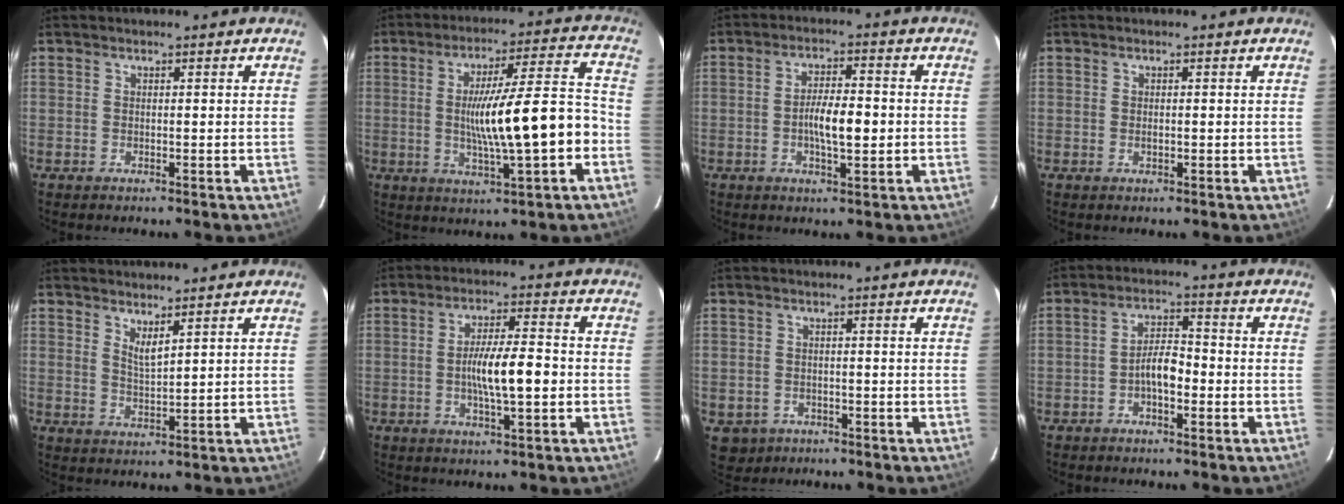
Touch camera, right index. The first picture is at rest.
{"total": 15.1, "force": [-2.9, 1.8, 14.8], "torque": [-0.232, 0.001, -0.034]}
{"total": 7.0, "force": [-1.2, 1.9, 6.6], "torque": [-0.118, 0.002, -0.016]}
{"total": 0.9, "force": [-0.1, 0.6, 0.6], "torque": [-0.010, 0.000, 0.000]}
{"total": 3.2, "force": [2.5, 0.4, 2.1], "torque": [-0.036, -0.006, 0.042]}
{"total": 9.0, "force": [-1.6, 1.6, 8.7], "torque": [-0.153, -0.002, -0.023]}
{"total": 4.8, "force": [-2.2, 4.1, 1.3], "torque": [-0.038, 0.000, -0.024]}
{"total": 4.7, "force": [-2.0, 1.9, 3.8], "torque": [-0.074, 0.014, -0.035]}